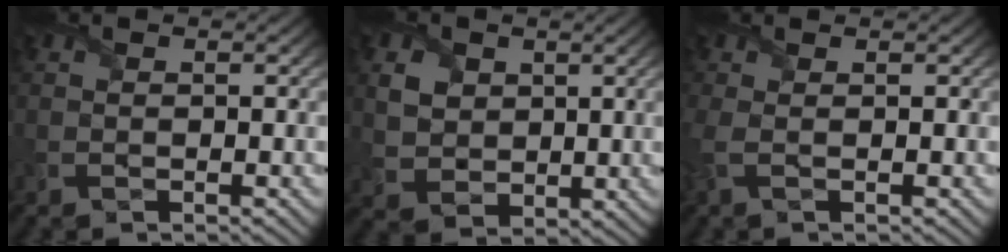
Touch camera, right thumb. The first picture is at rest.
{"total": 5.3, "force": [1.6, 4.4, 2.4], "torque": [-0.076, -0.006, 0.027]}
{"total": 1.6, "force": [0.2, 0.4, 1.6], "torque": [-0.050, 0.002, -0.004]}